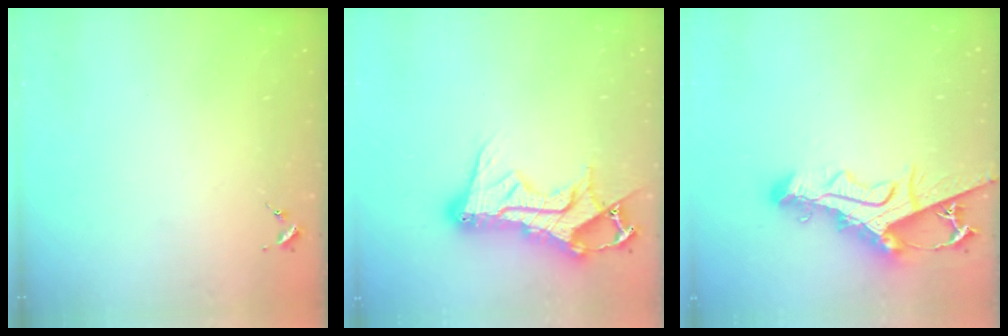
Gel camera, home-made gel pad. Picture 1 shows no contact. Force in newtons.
{"total": 17.1, "press": 17.1, "slide": 1.5}
{"total": 13.1, "press": 13.1, "slide": 1.2}